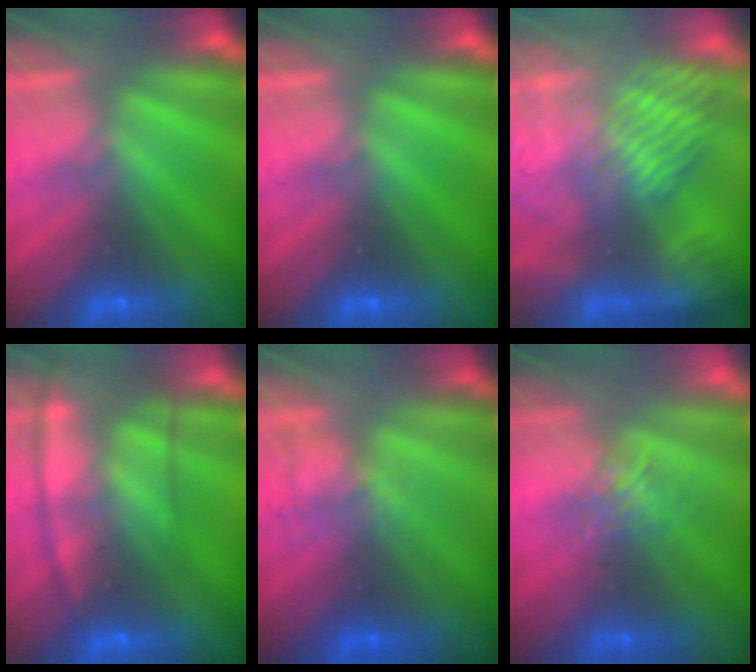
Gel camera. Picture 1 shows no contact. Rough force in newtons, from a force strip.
{"total": 0.0}
{"total": 13.7}
{"total": 6.1}
{"total": 4.2}
{"total": 1.9}